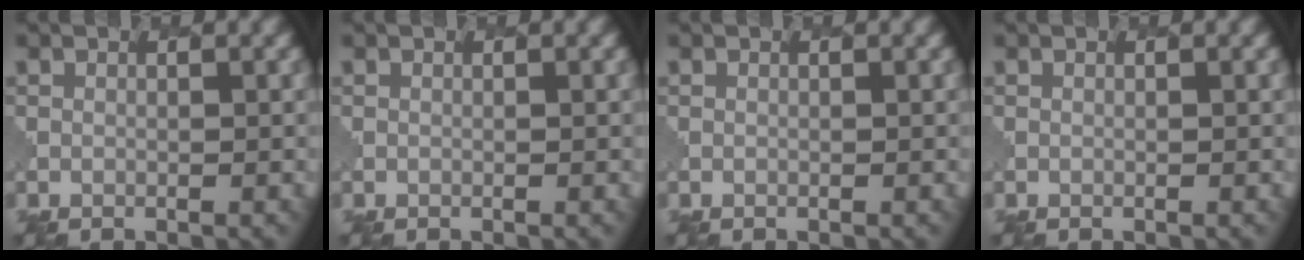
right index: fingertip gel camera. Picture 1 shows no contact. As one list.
[{"total": 0.0}, {"total": 0.0}, {"total": 0.0}]